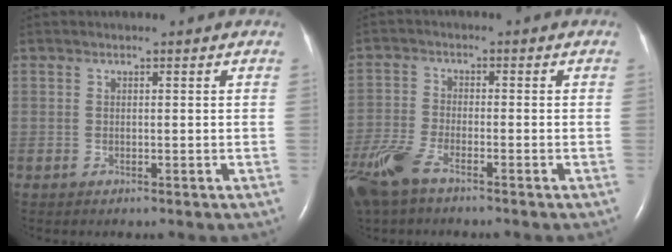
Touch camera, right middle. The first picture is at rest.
{"total": 8.2, "force": [-5.8, 2.3, 5.2], "torque": [-0.126, -0.016, -0.117]}